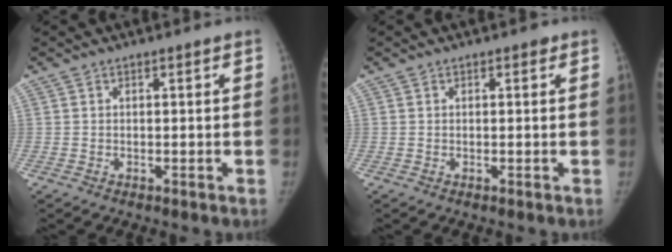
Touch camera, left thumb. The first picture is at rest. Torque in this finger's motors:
{"motor_torque": [0.30, -0.28, 0.58, -0.41, 0.04]}